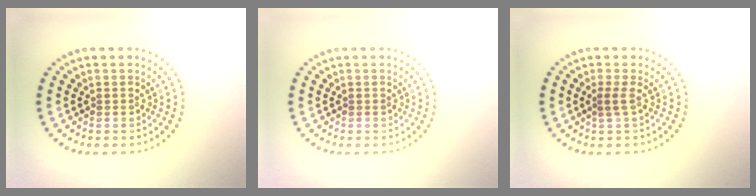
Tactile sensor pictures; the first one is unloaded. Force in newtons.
{"total": 0.0}
{"total": 0.9, "press": 0.7, "slide": 0.5}